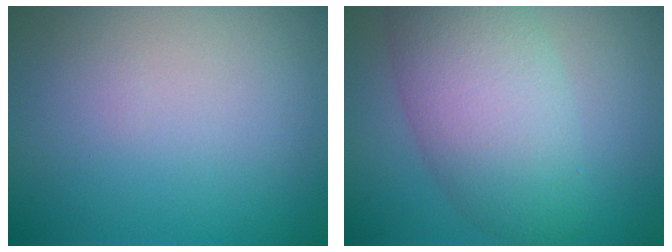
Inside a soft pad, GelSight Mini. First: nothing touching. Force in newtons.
{"total": 7.8, "press": 7.7, "slide": 0.6}